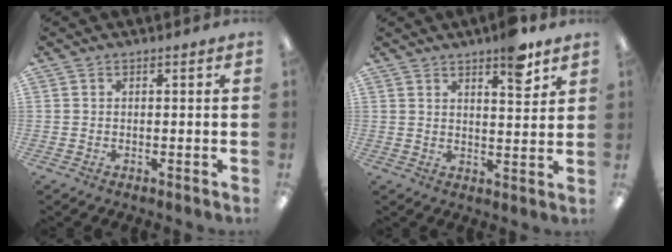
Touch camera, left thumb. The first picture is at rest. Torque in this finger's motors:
{"motor_torque": [1.04, 0.45, 0.55, -0.49, 0.05]}